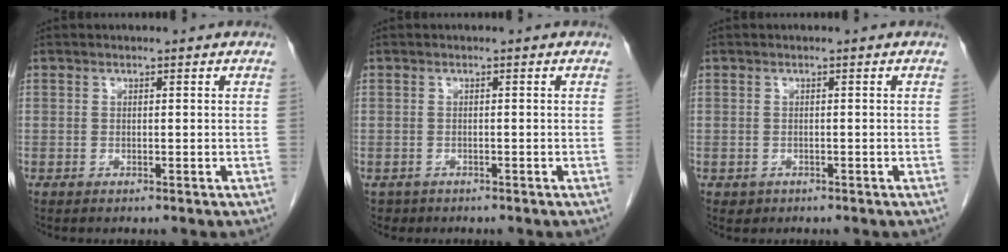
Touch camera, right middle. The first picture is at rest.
{"total": 1.2, "force": [-0.7, 0.9, -0.1], "torque": [-0.009, 0.002, -0.007]}
{"total": 0.8, "force": [-0.3, 0.8, 0.1], "torque": [-0.006, 0.003, 0.002]}